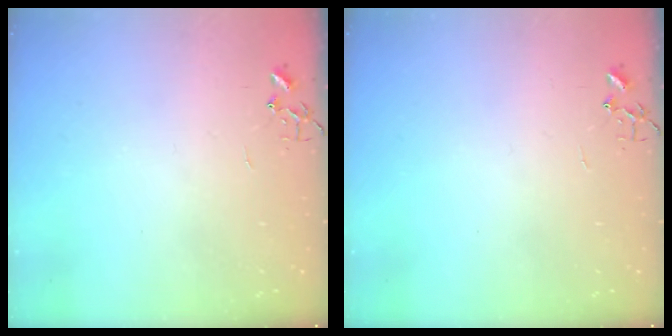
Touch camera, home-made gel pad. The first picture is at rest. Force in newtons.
{"total": 0.0}